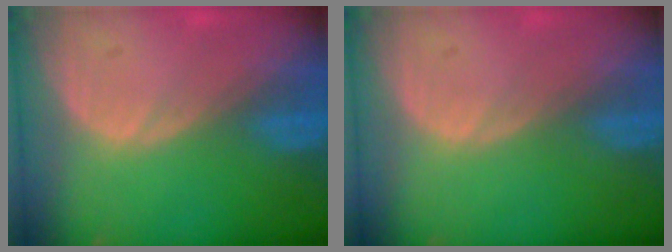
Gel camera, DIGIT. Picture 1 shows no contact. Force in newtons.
{"total": 0.0}